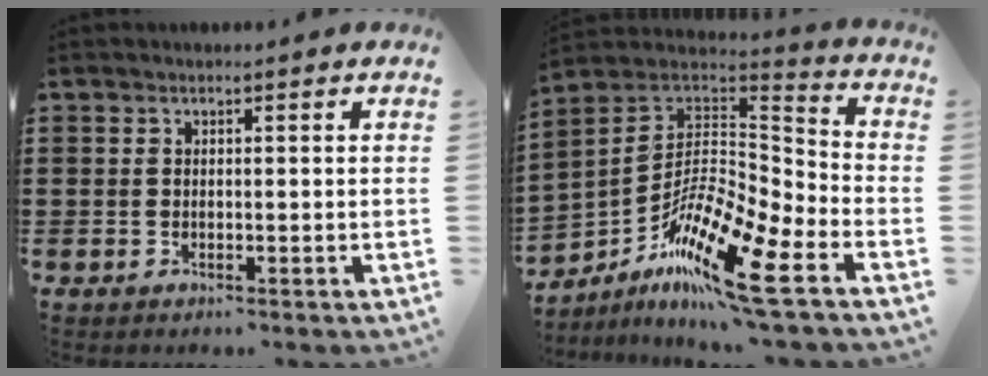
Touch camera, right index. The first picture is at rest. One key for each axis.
{"total": 14.9, "fx": -9.6, "fy": 2.5, "fz": 11.1, "tx": -0.214, "ty": 0.010, "tz": -0.184}